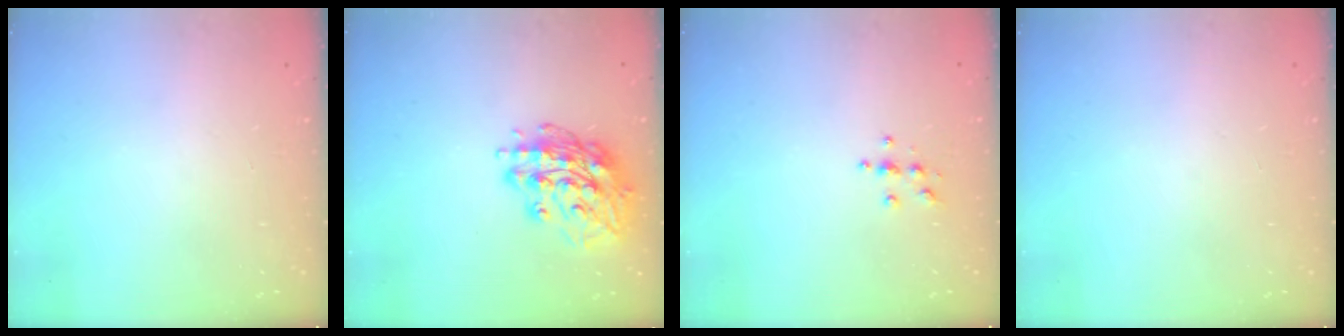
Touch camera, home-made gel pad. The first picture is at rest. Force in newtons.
{"total": 15.3, "press": 15.3, "slide": 0.8}
{"total": 3.8, "press": 3.8, "slide": 0.4}
{"total": 0.0}